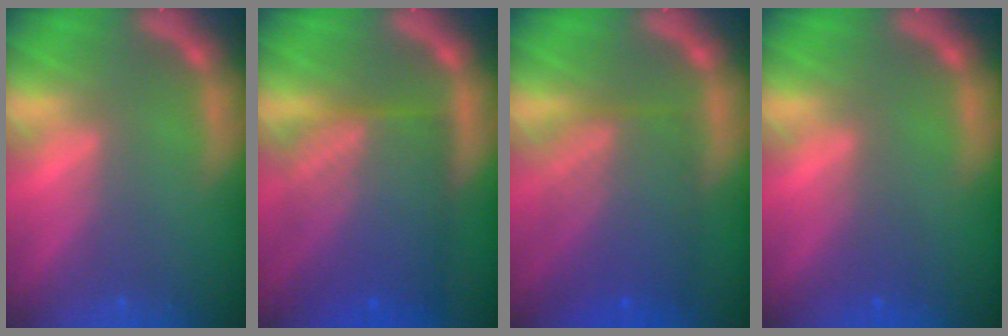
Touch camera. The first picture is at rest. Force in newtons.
{"total": 10.1}
{"total": 8.0}
{"total": 1.5}